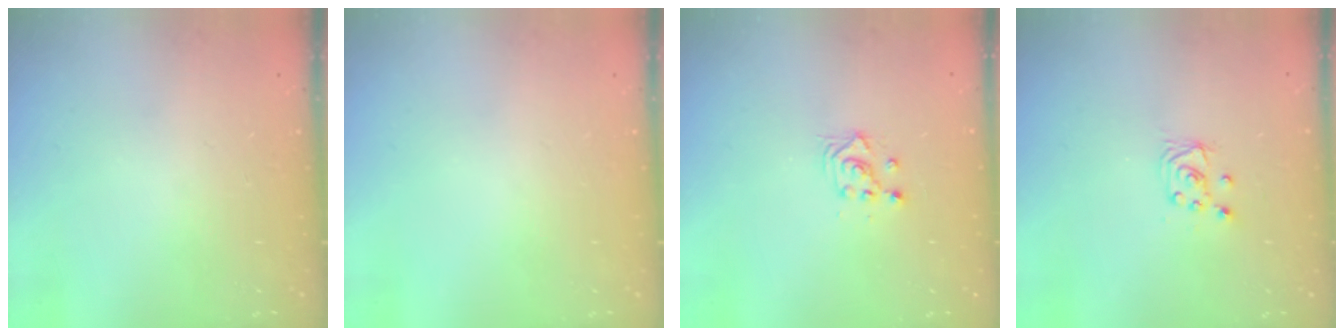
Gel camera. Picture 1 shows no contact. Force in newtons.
{"total": 0.0}
{"total": 2.3, "press": 2.3, "slide": 0.2}
{"total": 3.4, "press": 3.4, "slide": 0.3}